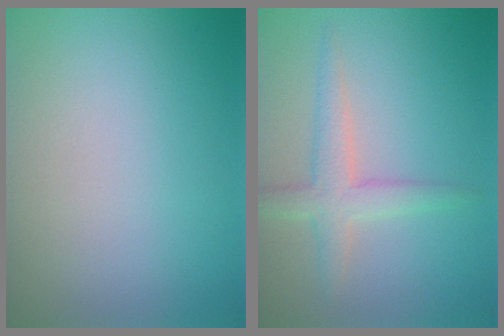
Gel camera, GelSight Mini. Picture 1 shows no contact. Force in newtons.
{"total": 3.0, "press": 3.0, "slide": 0.1}